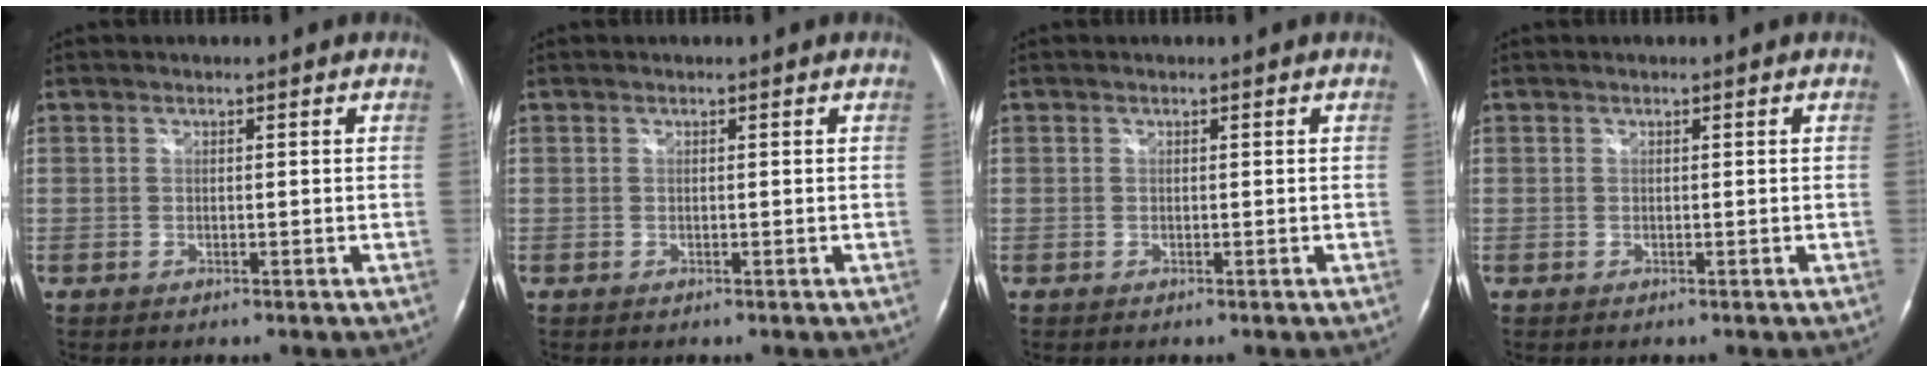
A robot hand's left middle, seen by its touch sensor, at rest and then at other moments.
{"total": 0.0}
{"total": 0.0}
{"total": 0.0}